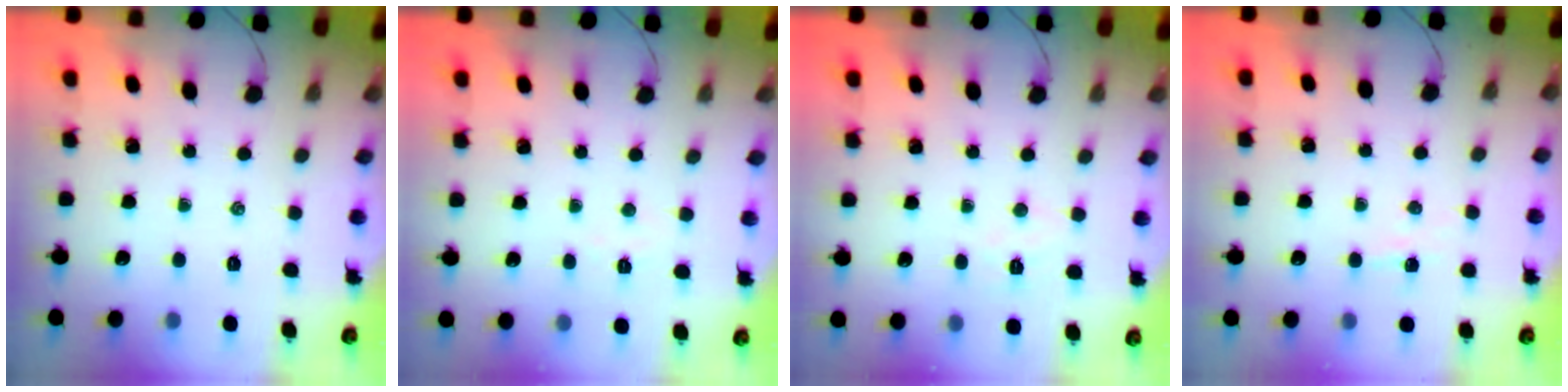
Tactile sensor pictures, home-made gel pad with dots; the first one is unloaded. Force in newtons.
{"total": 2.4, "press": 2.3, "slide": 0.6}
{"total": 3.9, "press": 3.8, "slide": 0.8}
{"total": 3.6, "press": 3.5, "slide": 0.9}